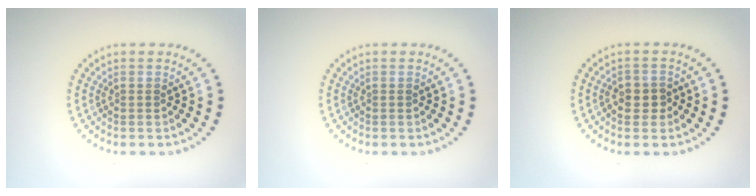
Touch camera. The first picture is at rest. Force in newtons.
{"total": 0.0}
{"total": 2.4, "press": 2.3, "slide": 0.9}